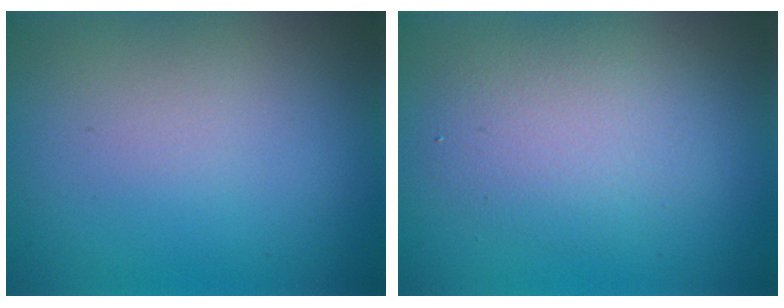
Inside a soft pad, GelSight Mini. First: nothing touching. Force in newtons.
{"total": 4.0, "press": 4.0, "slide": 0.1}